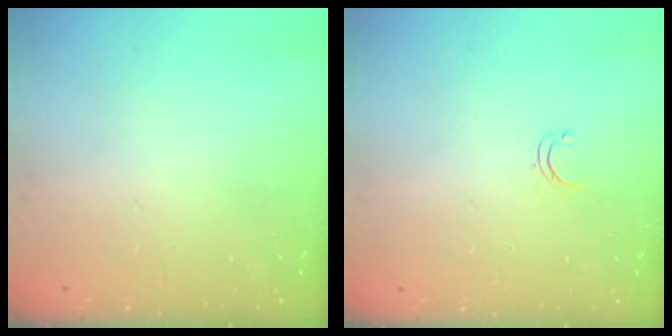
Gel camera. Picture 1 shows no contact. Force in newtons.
{"total": 3.5, "press": 3.4, "slide": 0.4}